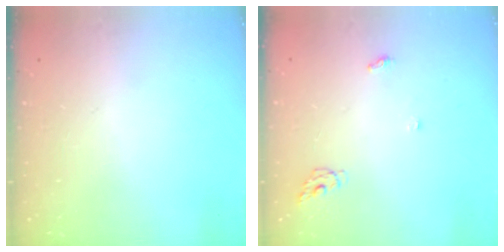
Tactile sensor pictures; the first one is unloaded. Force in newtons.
{"total": 5.0, "press": 5.0, "slide": 0.3}